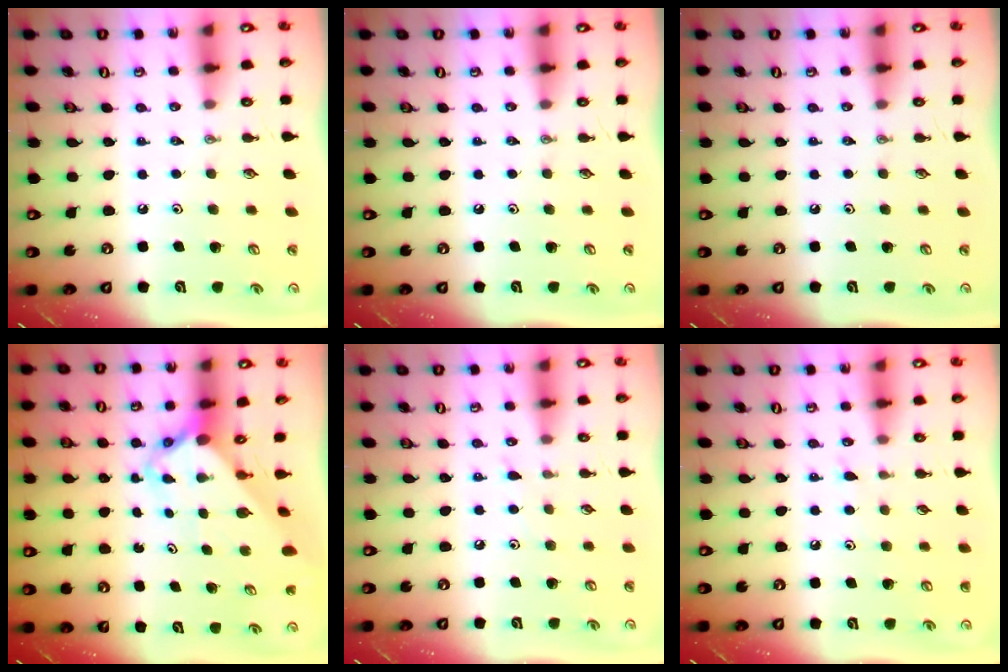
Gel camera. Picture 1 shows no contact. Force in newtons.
{"total": 0.0}
{"total": 0.0}
{"total": 2.9, "press": 2.9, "slide": 0.3}
{"total": 3.9, "press": 3.8, "slide": 0.5}
{"total": 6.7, "press": 6.7, "slide": 0.8}